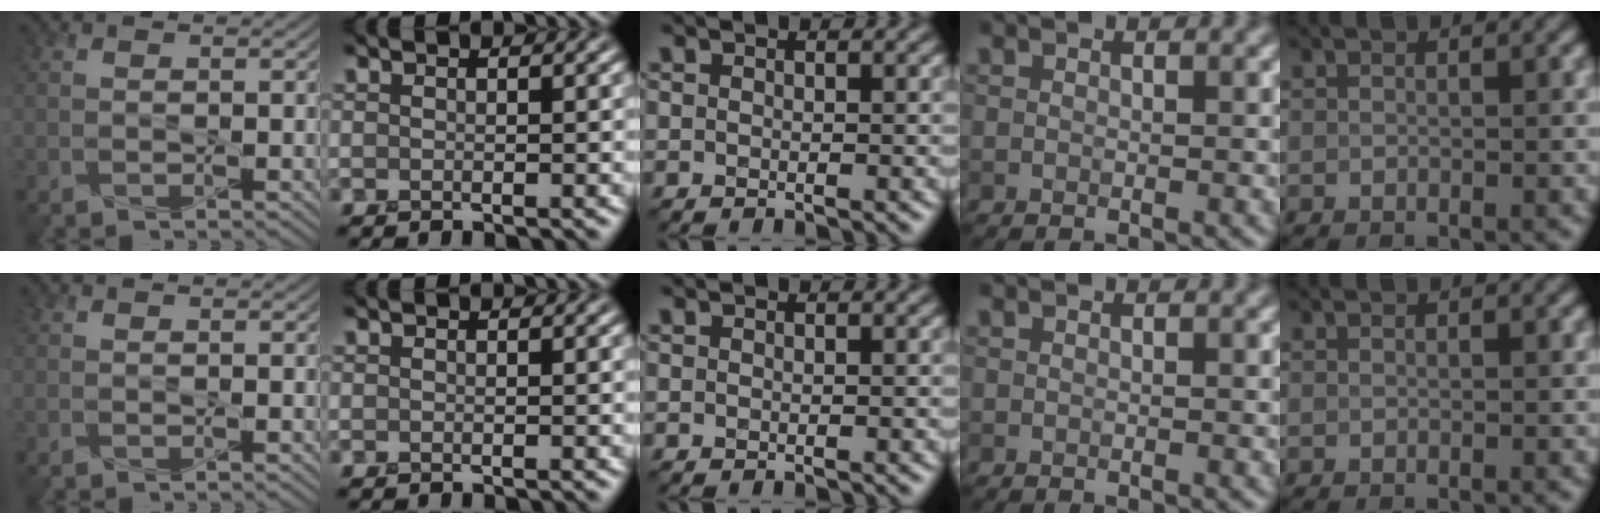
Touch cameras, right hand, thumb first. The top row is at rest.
{}